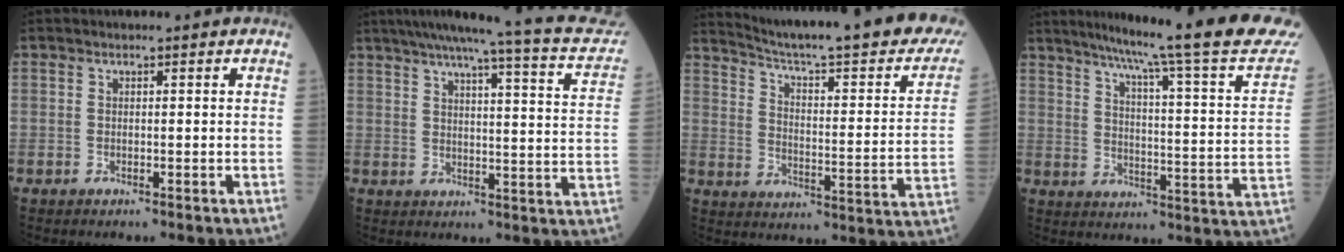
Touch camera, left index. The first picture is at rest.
{"total": 21.3, "force": [18.3, 1.3, 10.8], "torque": [-0.148, -0.018, 0.214]}
{"total": 29.4, "force": [25.5, 1.6, 14.5], "torque": [-0.217, -0.081, 0.323]}
{"total": 27.3, "force": [23.3, -0.6, 14.1], "torque": [-0.209, -0.069, 0.290]}